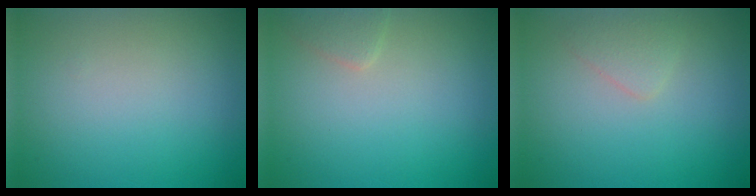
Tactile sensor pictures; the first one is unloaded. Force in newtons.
{"total": 1.2, "press": 1.2, "slide": 0.1}
{"total": 1.4, "press": 1.4, "slide": 0.0}